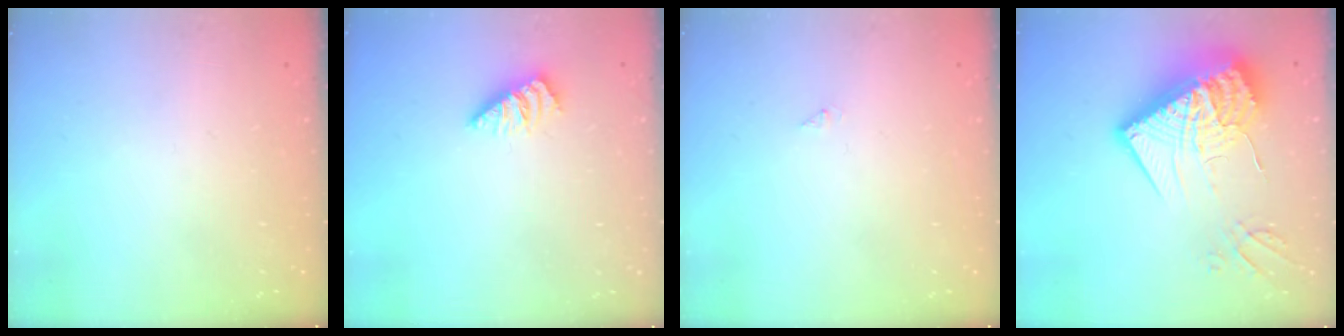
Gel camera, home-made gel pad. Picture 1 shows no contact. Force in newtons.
{"total": 0.7, "press": 0.7, "slide": 0.1}
{"total": 0.0}
{"total": 23.9, "press": 23.8, "slide": 2.2}